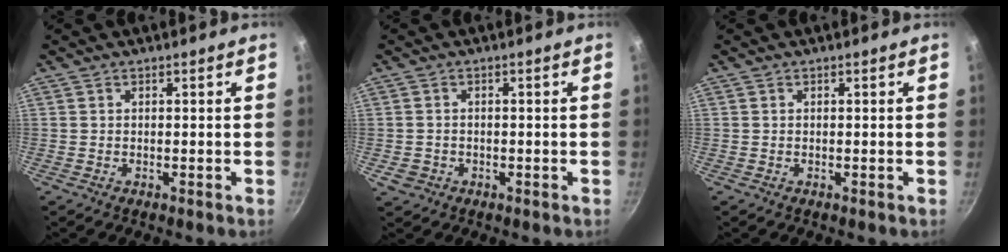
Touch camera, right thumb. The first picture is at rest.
{"total": 2.5, "force": [-0.9, 2.1, 1.0], "torque": [-0.015, 0.007, -0.008]}
{"total": 0.0}